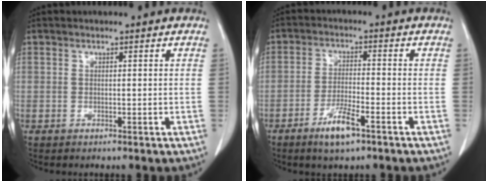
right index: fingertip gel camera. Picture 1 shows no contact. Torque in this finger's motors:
{"motor_torque": [0.61, -0.47, 0.11, 0.07]}